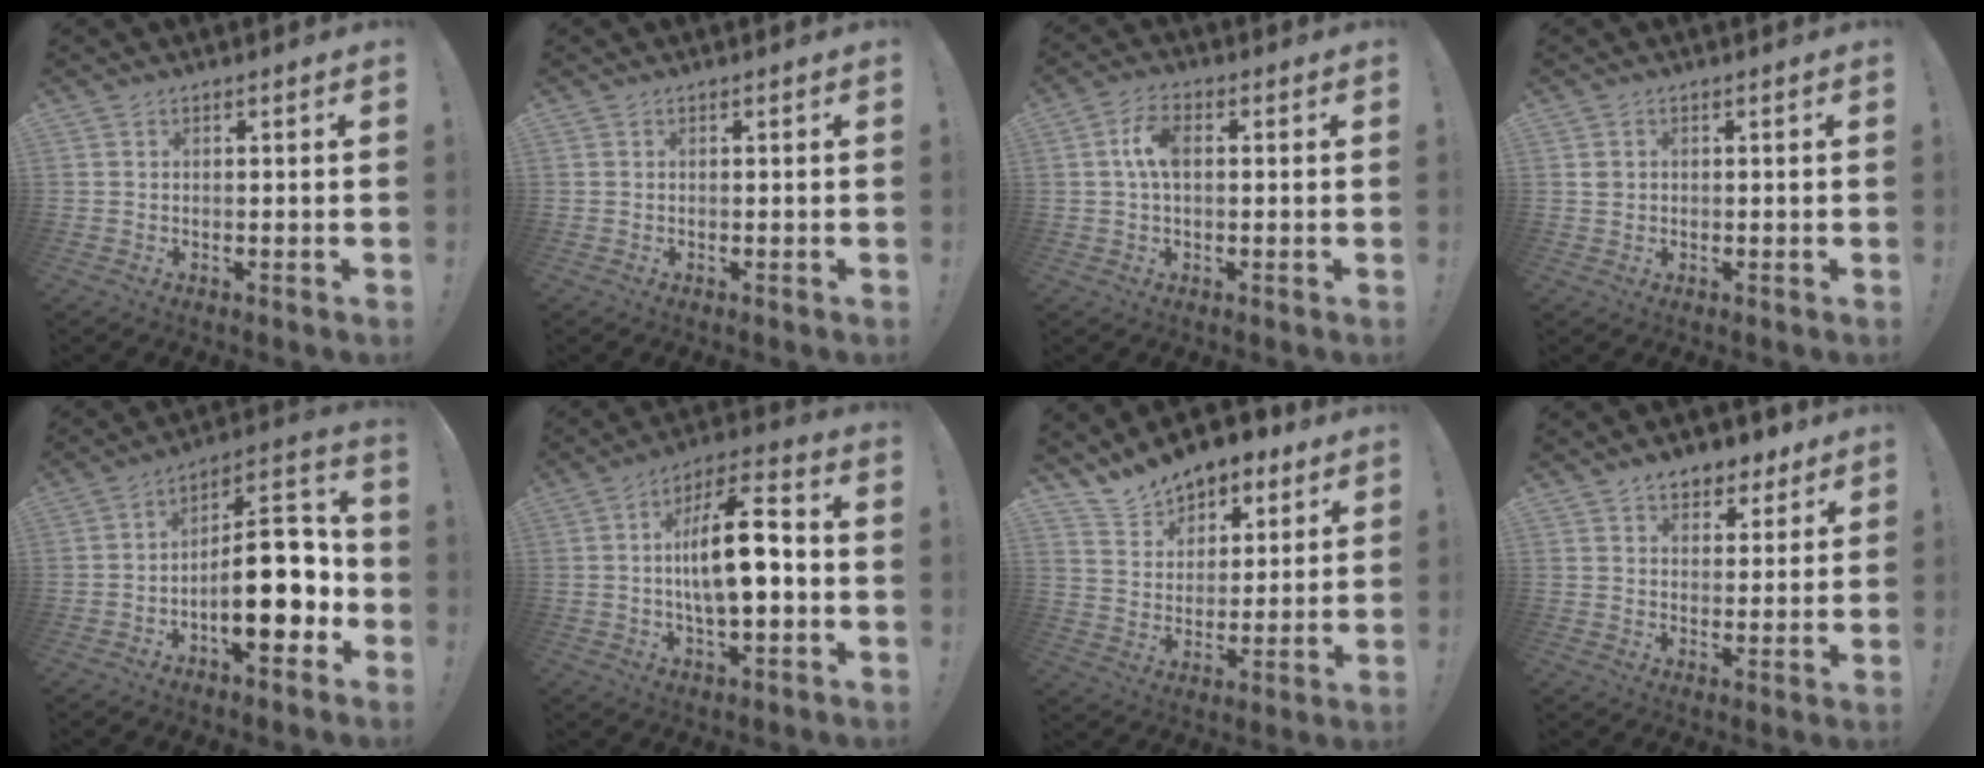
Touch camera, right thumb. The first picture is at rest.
{"total": 0.0}
{"total": 6.6, "force": [0.9, 3.6, 5.5], "torque": [-0.108, 0.011, 0.015]}
{"total": 1.6, "force": [0.4, 1.5, 0.6], "torque": [-0.005, 0.005, 0.005]}
{"total": 19.3, "force": [-4.4, 8.0, 17.0], "torque": [-0.256, 0.030, -0.062]}
{"total": 14.9, "force": [-1.3, 5.4, 13.8], "torque": [-0.235, 0.010, -0.027]}
{"total": 11.9, "force": [10.1, 5.8, 2.5], "torque": [-0.056, -0.077, 0.189]}
{"total": 7.6, "force": [5.5, 4.5, 2.6], "torque": [-0.032, -0.033, 0.101]}